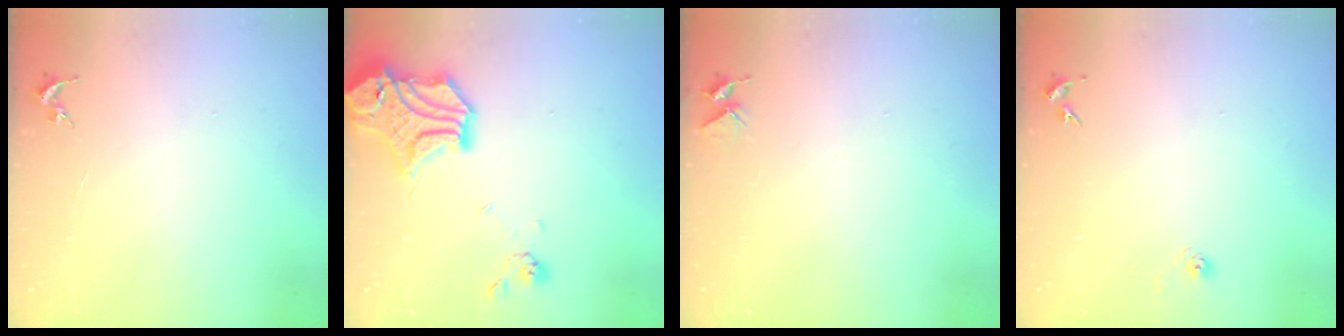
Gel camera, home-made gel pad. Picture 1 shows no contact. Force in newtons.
{"total": 18.4, "press": 18.3, "slide": 2.2}
{"total": 4.0, "press": 4.0, "slide": 0.3}
{"total": 3.2, "press": 2.7, "slide": 1.7}